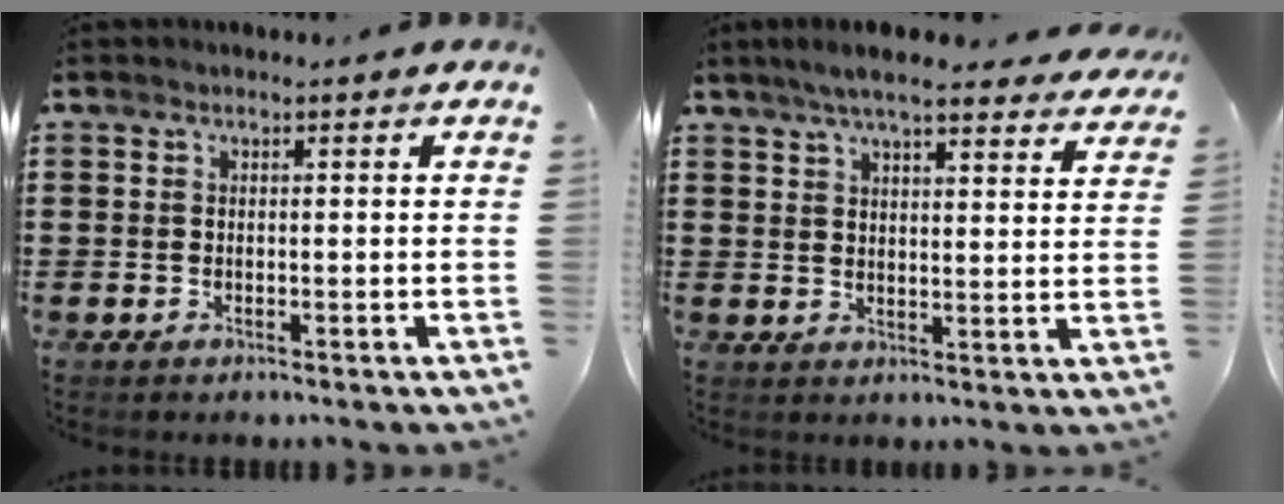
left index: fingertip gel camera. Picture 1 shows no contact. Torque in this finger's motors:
{"motor_torque": [1.86, -0.28, 0.33, -0.01]}